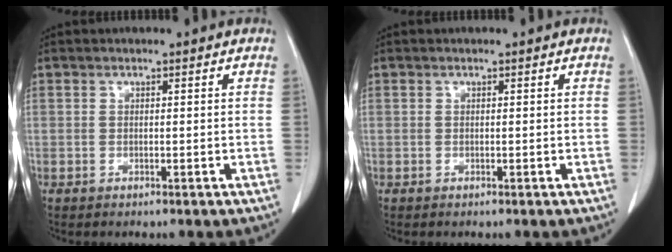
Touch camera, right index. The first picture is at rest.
{"total": 0.0}